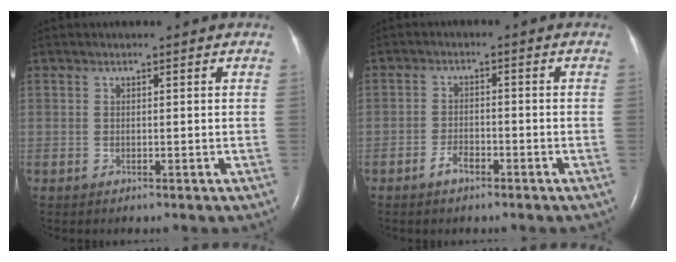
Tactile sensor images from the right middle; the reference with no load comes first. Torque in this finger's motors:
{"motor_torque": [-0.56, -0.83, -0.07, 0.00]}